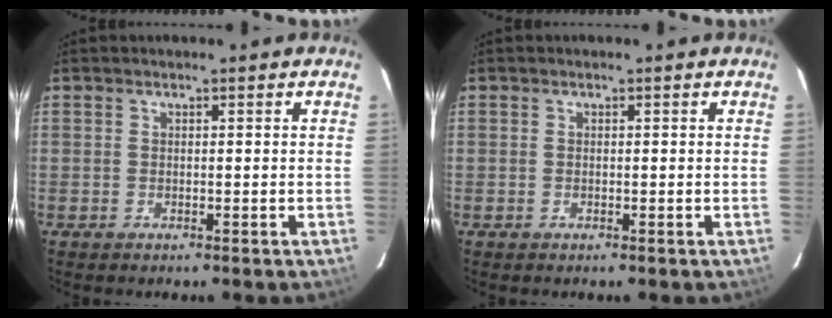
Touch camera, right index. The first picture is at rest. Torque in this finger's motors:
{"motor_torque": [0.02, 0.08, -0.12, 0.00]}